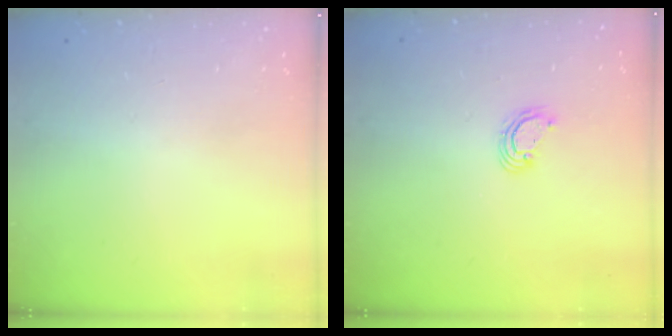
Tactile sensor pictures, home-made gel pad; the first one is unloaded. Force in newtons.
{"total": 4.0, "press": 3.9, "slide": 0.3}